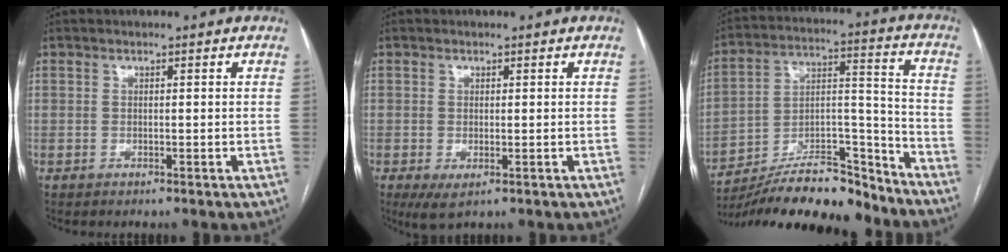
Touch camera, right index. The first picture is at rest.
{"total": 2.9, "force": [-1.2, 1.3, 2.3], "torque": [-0.037, -0.008, -0.011]}
{"total": 20.2, "force": [-18.1, 3.5, 8.4], "torque": [-0.146, 0.023, -0.302]}